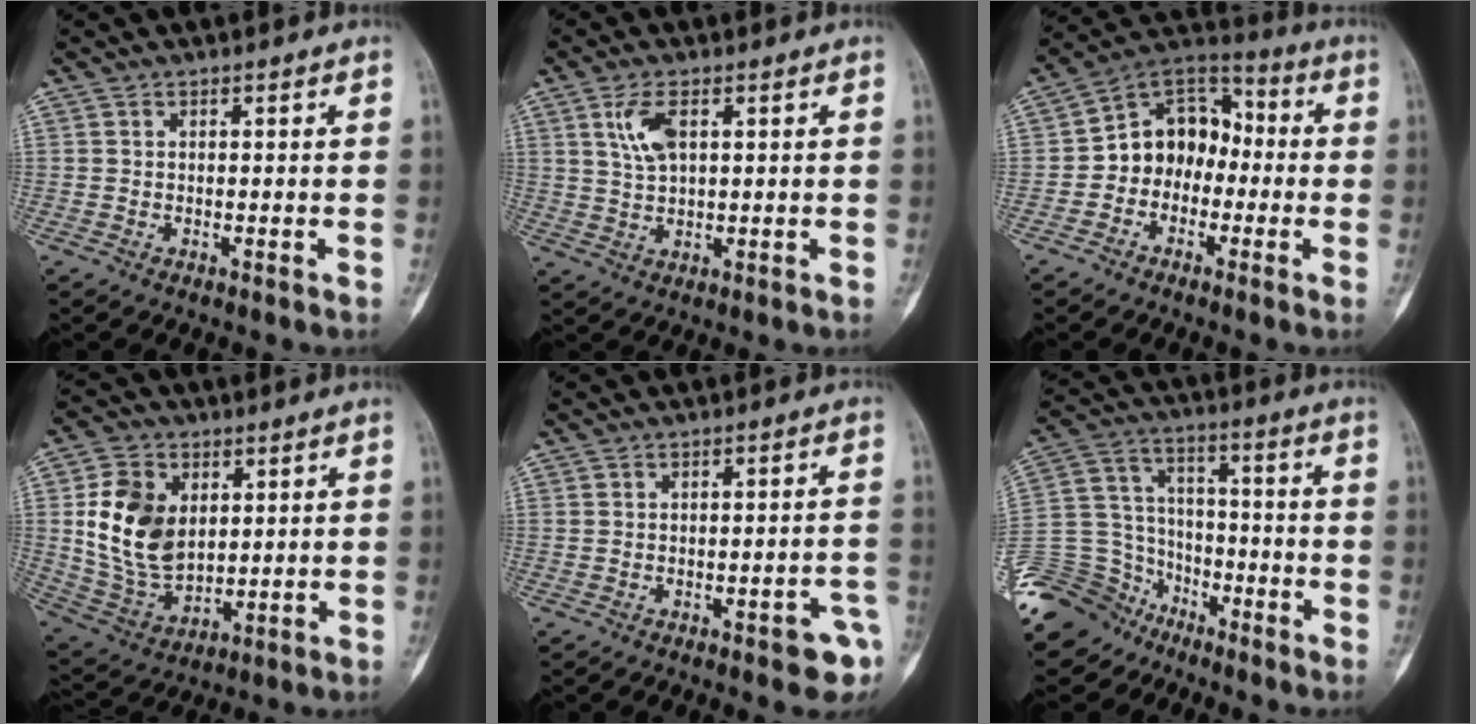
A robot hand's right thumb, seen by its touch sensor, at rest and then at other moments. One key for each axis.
{"total": 5.6, "fx": 2.1, "fy": 2.5, "fz": 4.6, "tx": -0.093, "ty": -0.004, "tz": 0.046}
{"total": 11.6, "fx": -1.9, "fy": 9.3, "fz": 6.7, "tx": -0.067, "ty": 0.054, "tz": -0.051}
{"total": 15.0, "fx": 2.9, "fy": 10.5, "fz": 10.3, "tx": -0.167, "ty": -0.013, "tz": 0.068}
{"total": 6.2, "fx": -3.1, "fy": 1.9, "fz": 5.0, "tx": -0.050, "ty": 0.024, "tz": -0.033}
{"total": 17.4, "fx": -12.8, "fy": 11.4, "fz": 3.2, "tx": -0.059, "ty": 0.093, "tz": -0.233}